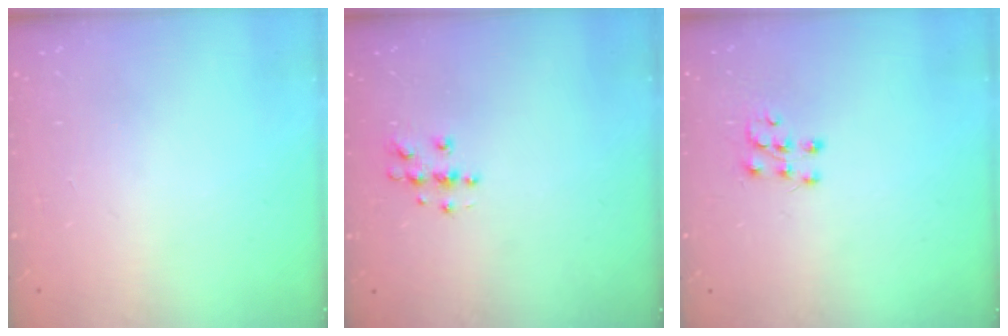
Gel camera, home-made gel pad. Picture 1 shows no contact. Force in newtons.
{"total": 5.4, "press": 5.4, "slide": 0.6}
{"total": 6.0, "press": 5.9, "slide": 0.4}